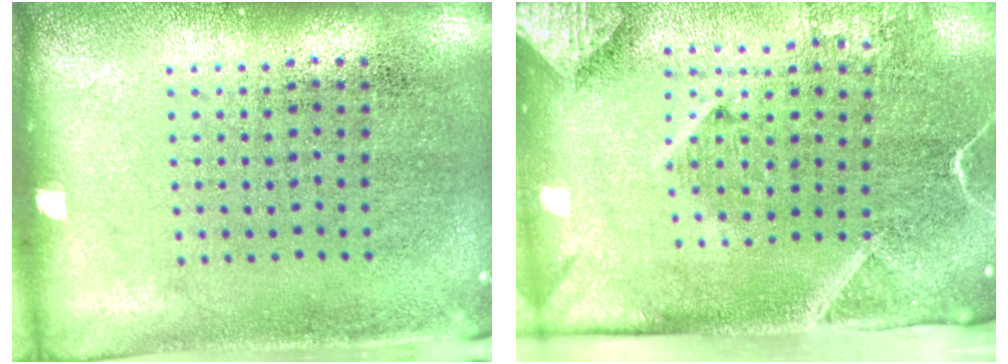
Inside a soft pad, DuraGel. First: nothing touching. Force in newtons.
{"total": 2.9, "press": 2.1, "slide": 2.0}